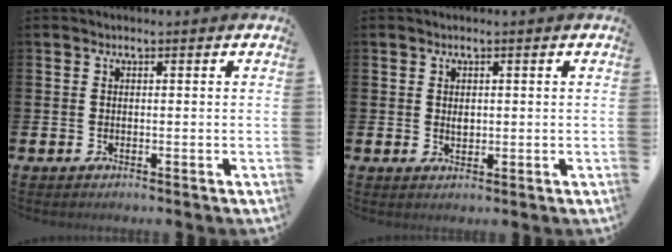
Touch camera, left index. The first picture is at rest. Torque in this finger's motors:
{"motor_torque": [0.06, 0.05, 0.01, 0.04]}